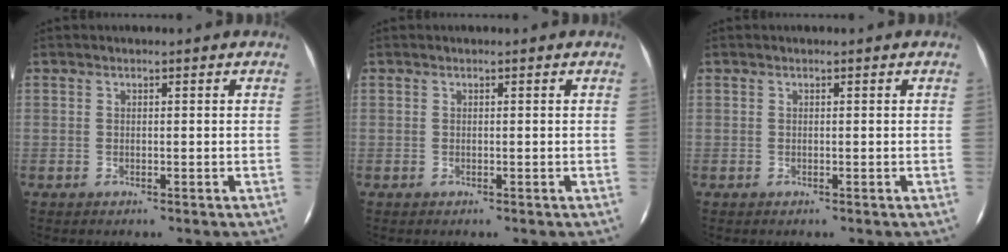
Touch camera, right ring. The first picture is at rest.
{"total": 0.0}
{"total": 0.0}